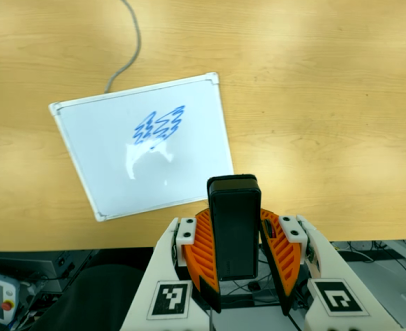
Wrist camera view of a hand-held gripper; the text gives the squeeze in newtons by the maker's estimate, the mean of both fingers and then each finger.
{"total": 6.3, "left": 6.2, "right": 6.4}